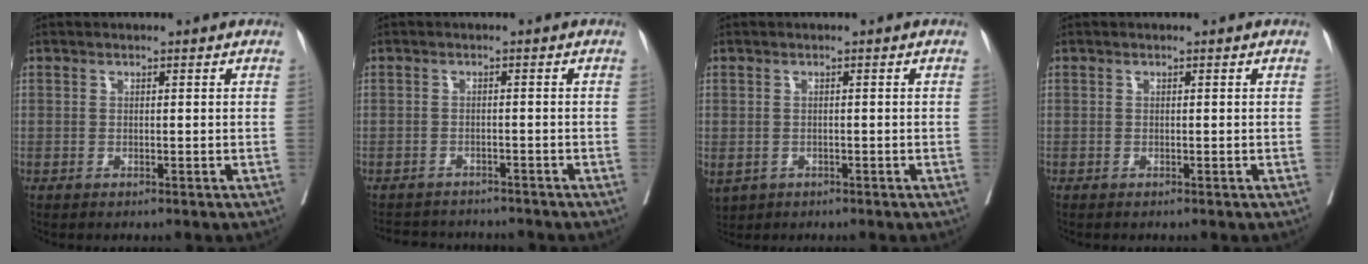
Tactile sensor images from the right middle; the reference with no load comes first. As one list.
[{"total": 6.9, "force": [-6.6, 1.7, 1.0], "torque": [-0.011, 0.004, -0.089]}, {"total": 5.9, "force": [-2.5, 4.6, 2.7], "torque": [-0.073, -0.007, -0.030]}, {"total": 0.0}]